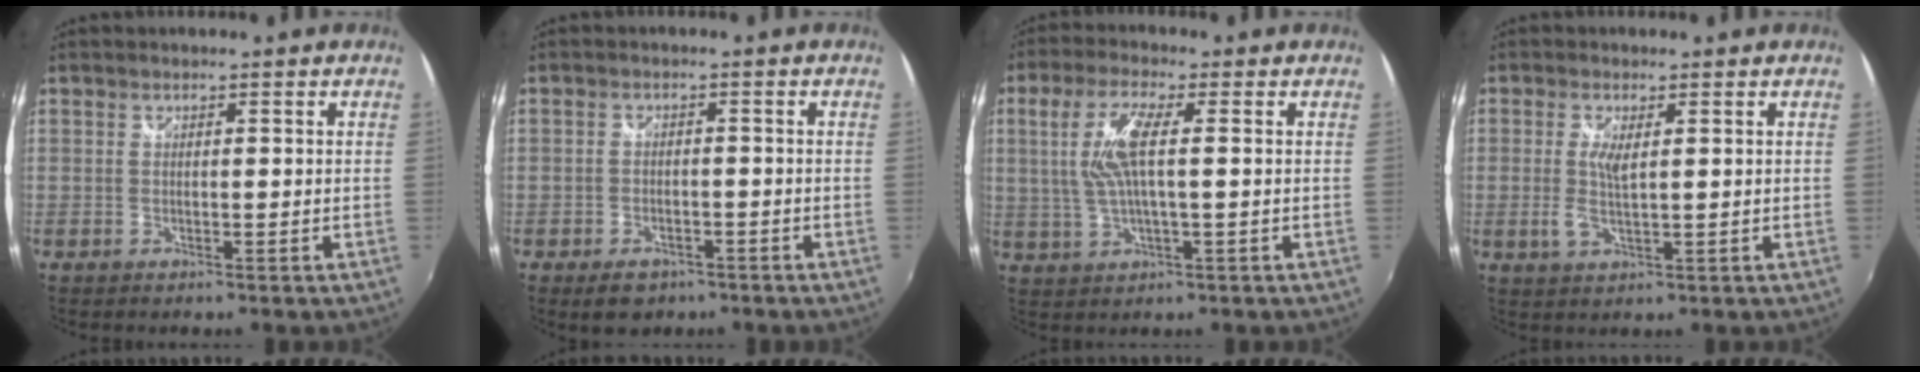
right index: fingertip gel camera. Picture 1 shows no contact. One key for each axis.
{"total": 5.1, "fx": -3.5, "fy": 3.1, "fz": 2.1, "tx": -0.053, "ty": -0.005, "tz": -0.048}
{"total": 8.0, "fx": 0.8, "fy": 1.7, "fz": 7.8, "tx": -0.157, "ty": 0.004, "tz": 0.021}
{"total": 3.7, "fx": 0.3, "fy": 1.1, "fz": 3.5, "tx": -0.073, "ty": -0.004, "tz": 0.004}